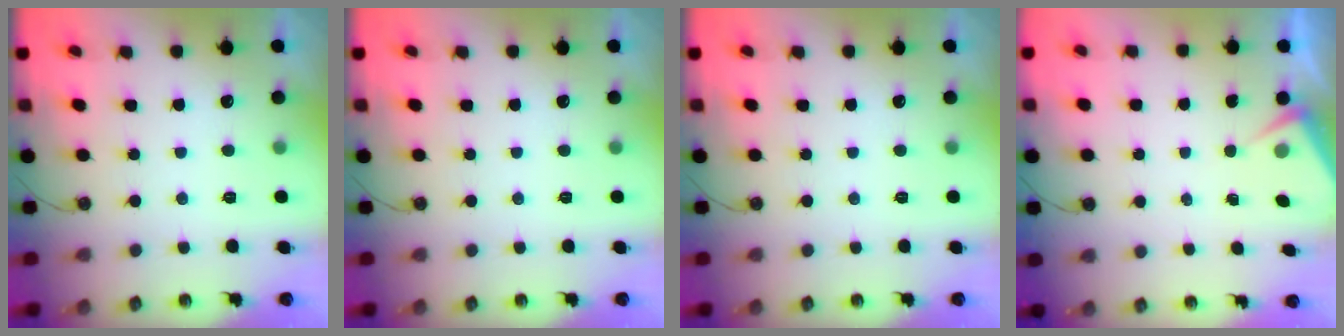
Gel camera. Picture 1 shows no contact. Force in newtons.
{"total": 0.0}
{"total": 0.0}
{"total": 3.1, "press": 3.1, "slide": 0.4}